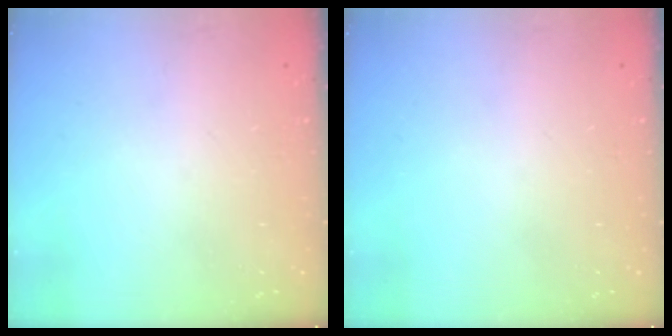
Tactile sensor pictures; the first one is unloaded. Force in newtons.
{"total": 0.0}